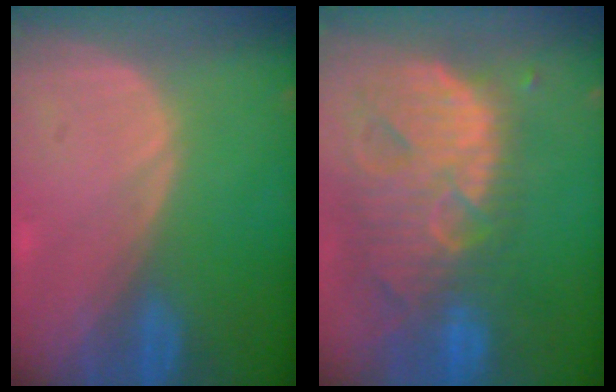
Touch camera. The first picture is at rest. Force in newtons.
{"total": 13.9, "press": 11.7, "slide": 7.5}